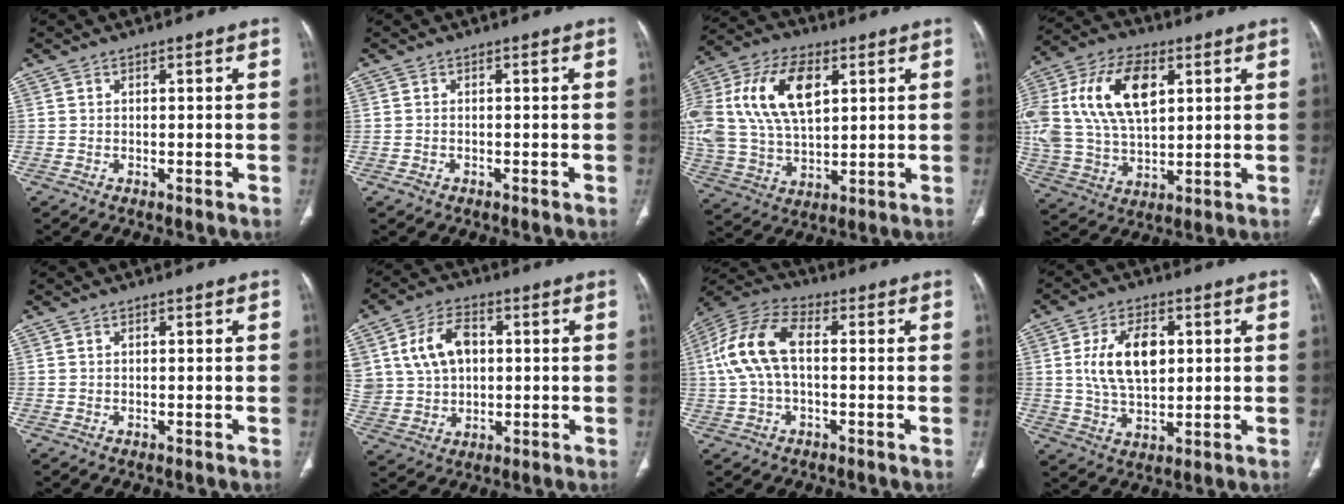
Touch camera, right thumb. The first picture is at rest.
{"total": 0.8, "force": [-0.5, 0.5, 0.3], "torque": [-0.010, 0.000, -0.010]}
{"total": 23.4, "force": [6.7, 13.9, 17.6], "torque": [-0.378, 0.010, 0.124]}
{"total": 22.6, "force": [6.3, 13.4, 17.1], "torque": [-0.362, 0.008, 0.116]}
{"total": 0.0}
{"total": 12.2, "force": [2.7, 8.8, 8.0], "torque": [-0.129, 0.007, 0.057]}
{"total": 12.5, "force": [0.8, 6.9, 10.4], "torque": [-0.225, 0.035, 0.008]}
{"total": 11.5, "force": [2.2, 6.7, 9.1], "torque": [-0.151, -0.005, 0.043]}